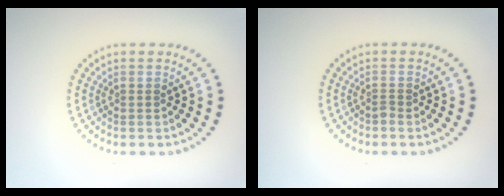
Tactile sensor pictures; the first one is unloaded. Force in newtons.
{"total": 0.6, "press": 0.4, "slide": 0.4}